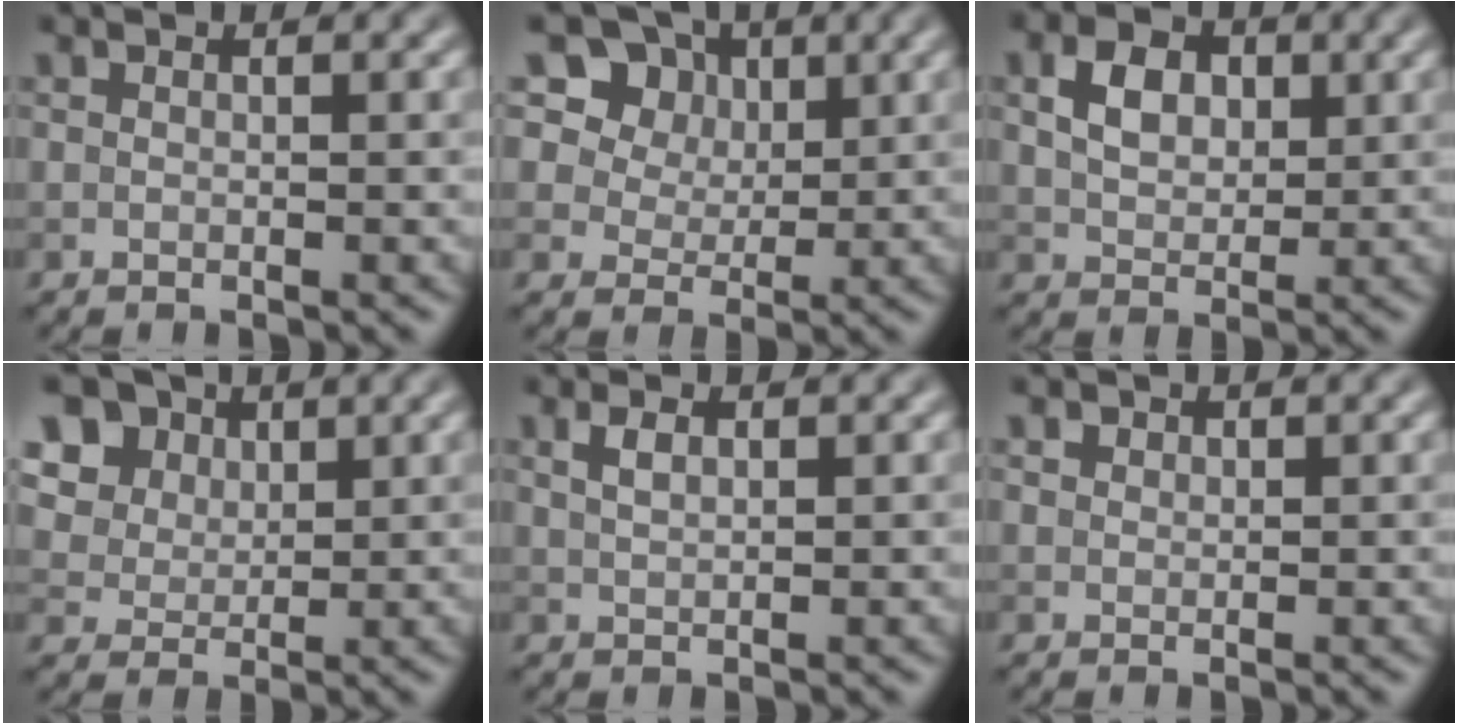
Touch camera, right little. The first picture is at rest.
{"total": 10.4, "force": [5.9, 7.5, 4.2], "torque": [-0.116, 0.011, 0.107]}
{"total": 3.6, "force": [1.0, 2.6, 2.3], "torque": [-0.045, 0.006, 0.017]}
{"total": 11.4, "force": [6.0, 8.4, 4.9], "torque": [-0.129, 0.029, 0.101]}
{"total": 1.5, "force": [0.8, 0.7, 1.1], "torque": [-0.024, 0.004, 0.018]}
{"total": 1.4, "force": [0.9, 0.9, 0.5], "torque": [-0.008, 0.000, 0.011]}